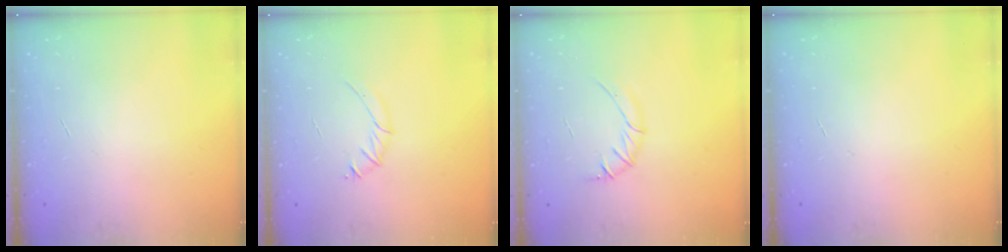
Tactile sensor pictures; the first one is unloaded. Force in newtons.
{"total": 3.2, "press": 3.0, "slide": 1.0}
{"total": 4.1, "press": 3.9, "slide": 1.3}
{"total": 0.0}